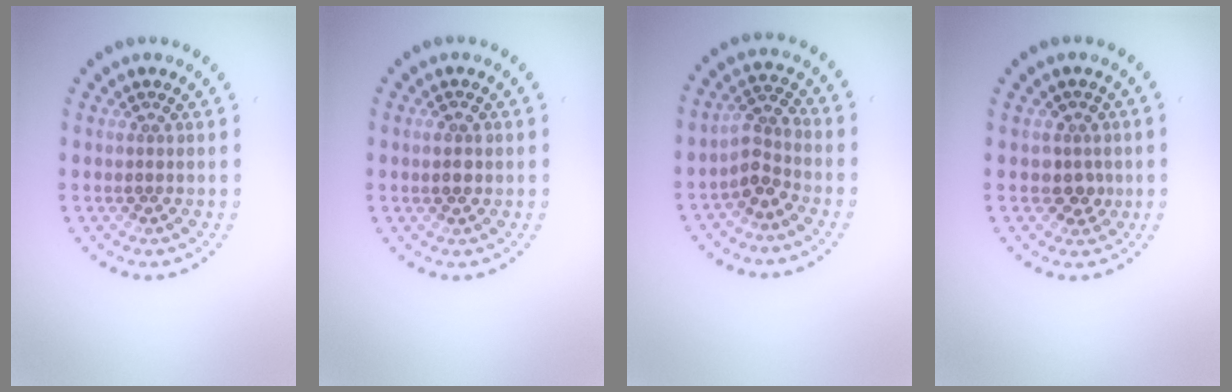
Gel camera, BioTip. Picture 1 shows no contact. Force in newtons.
{"total": 1.8, "press": 1.8, "slide": 0.1}
{"total": 2.6, "press": 2.0, "slide": 1.6}
{"total": 1.9, "press": 1.6, "slide": 1.0}